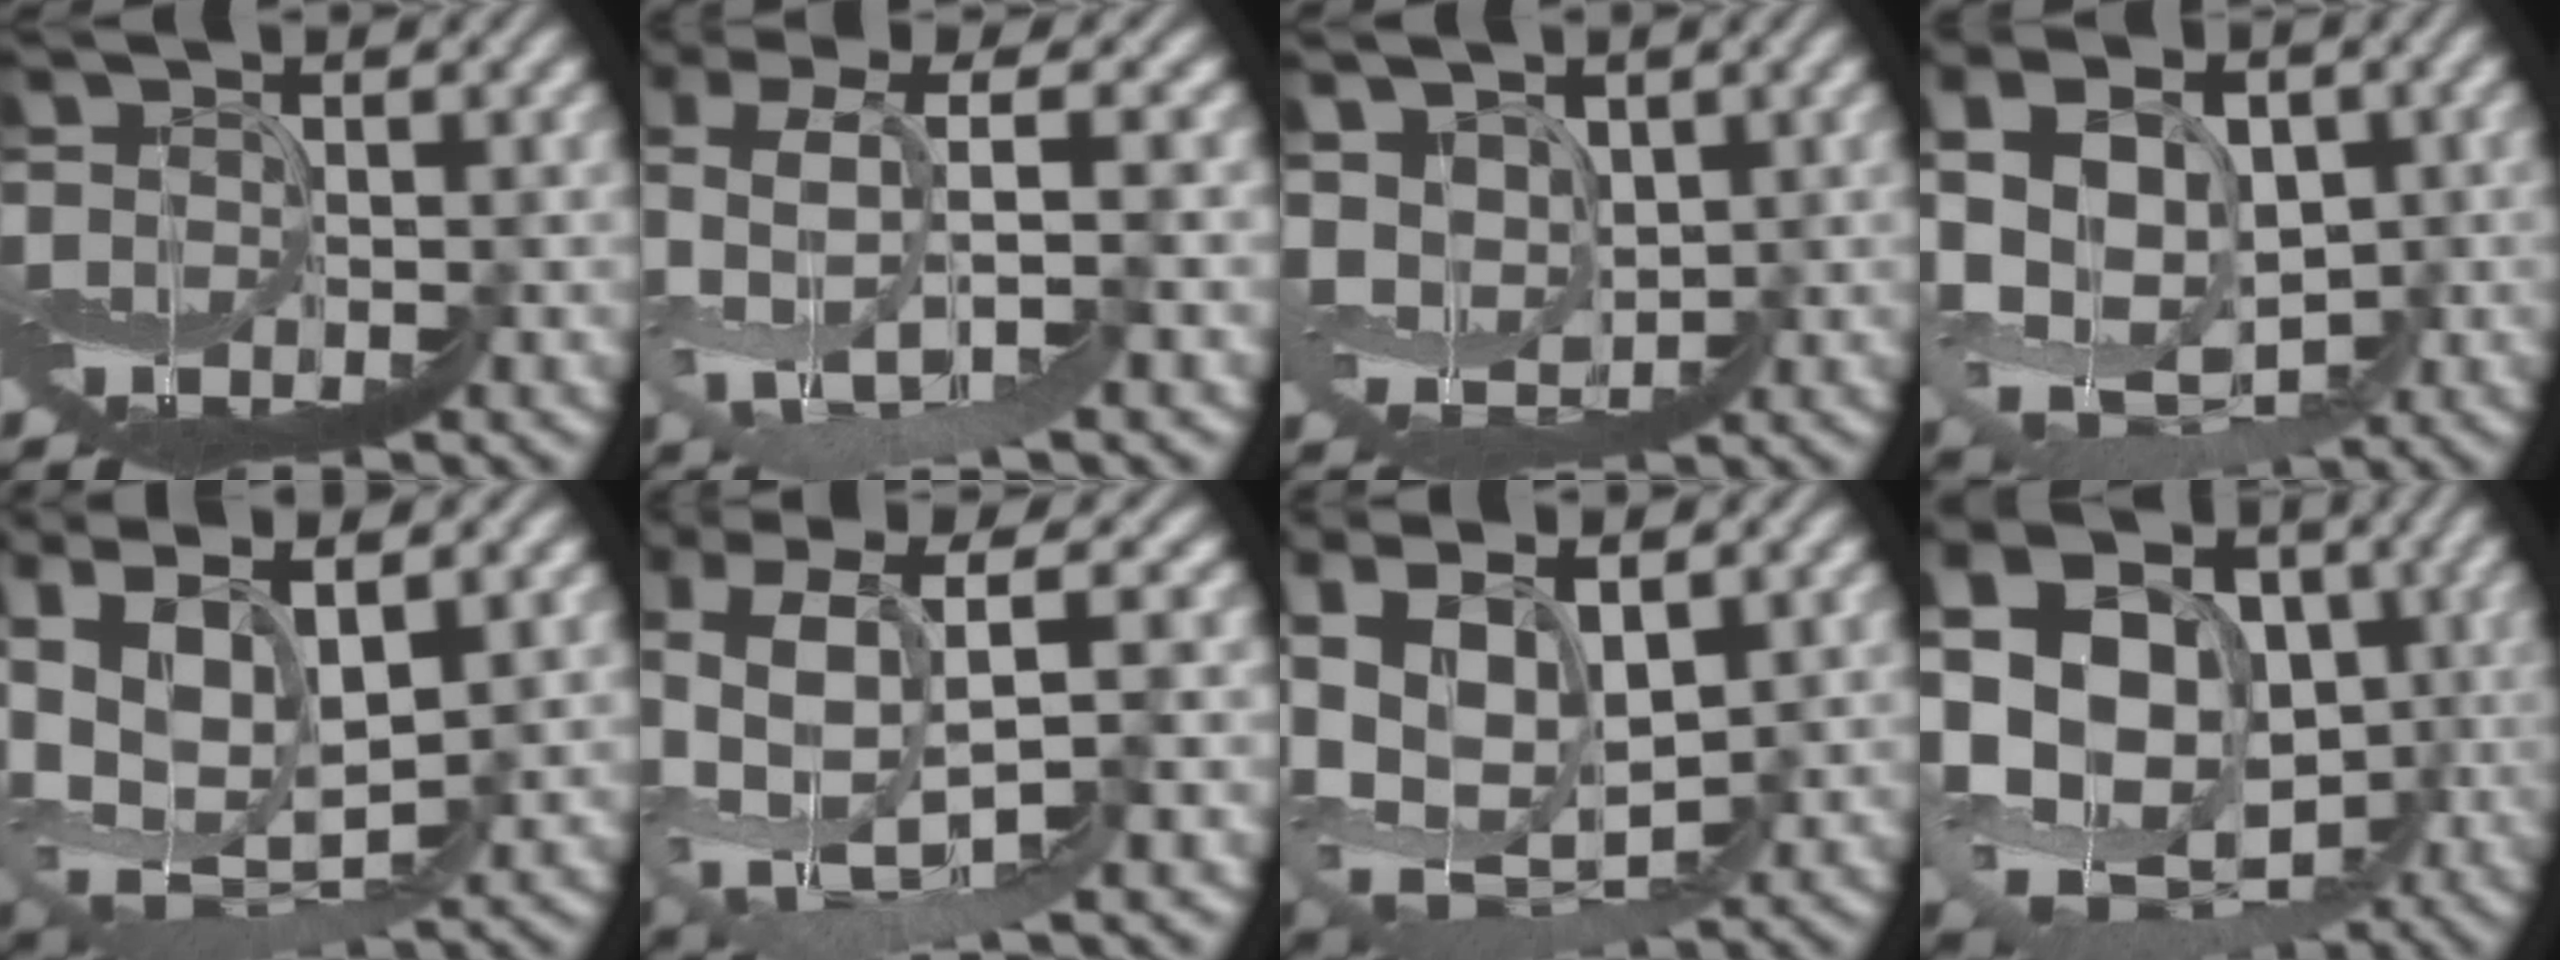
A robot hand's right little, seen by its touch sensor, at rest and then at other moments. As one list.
[{"total": 4.3, "force": [2.2, 0.6, 3.6], "torque": [-0.114, 0.016, 0.031]}, {"total": 4.2, "force": [3.9, 1.5, 0.6], "torque": [-0.022, 0.007, 0.067]}, {"total": 6.8, "force": [2.3, 4.9, 4.2], "torque": [-0.110, 0.004, 0.040]}, {"total": 8.9, "force": [4.9, 3.5, 6.5], "torque": [-0.163, 0.002, 0.095]}, {"total": 7.3, "force": [2.1, 3.1, 6.3], "torque": [-0.172, 0.003, 0.048]}, {"total": 8.2, "force": [4.2, 4.2, 5.6], "torque": [-0.141, -0.005, 0.084]}, {"total": 13.1, "force": [2.3, 10.9, 6.9], "torque": [-0.160, -0.005, 0.045]}]